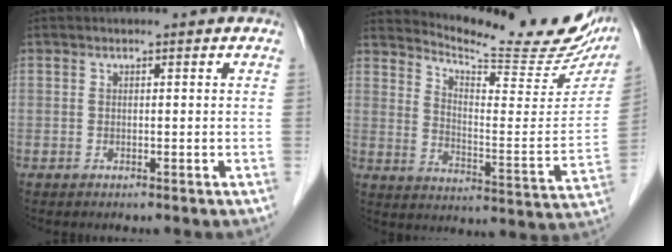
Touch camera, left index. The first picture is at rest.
{"total": 20.5, "force": [19.0, 2.8, 7.2], "torque": [-0.112, -0.069, 0.245]}